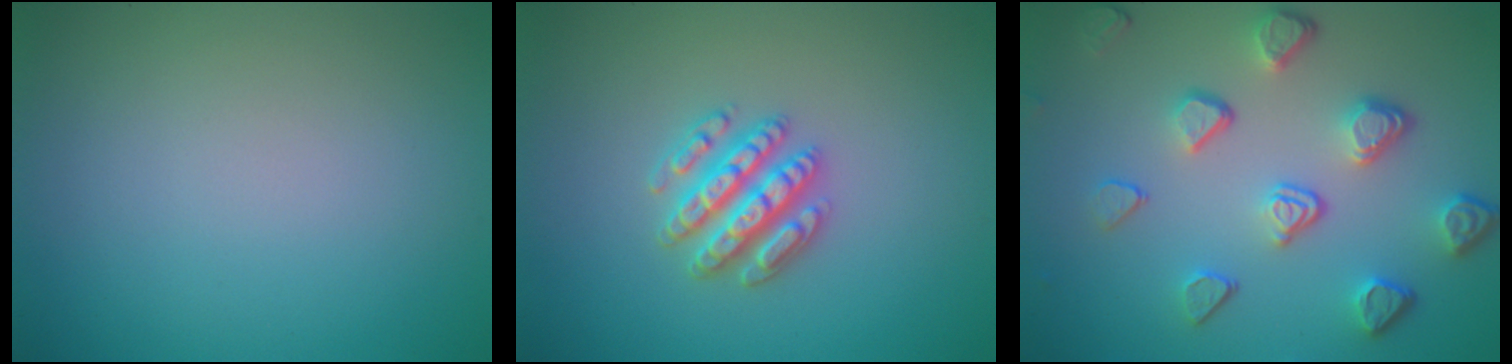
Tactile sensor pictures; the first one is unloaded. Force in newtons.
{"total": 3.5, "press": 3.4, "slide": 0.8}
{"total": 5.3, "press": 3.8, "slide": 3.7}